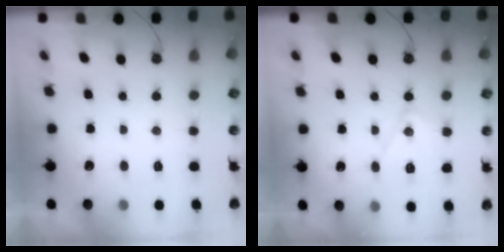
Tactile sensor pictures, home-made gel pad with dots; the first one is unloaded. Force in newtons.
{"total": 10.2, "press": 10.2, "slide": 0.6}